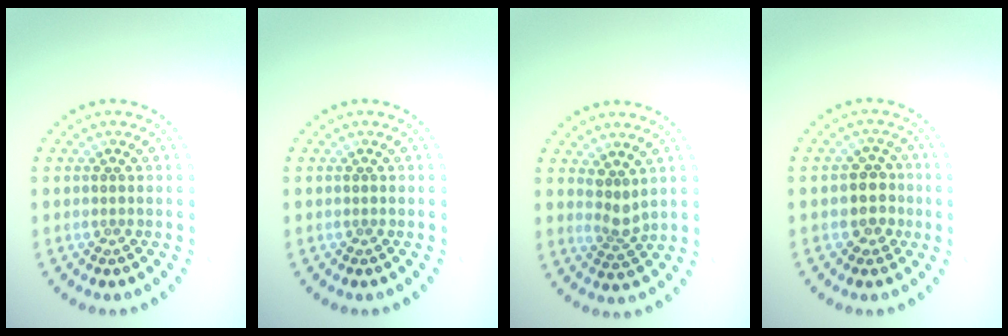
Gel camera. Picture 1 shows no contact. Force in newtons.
{"total": 0.0}
{"total": 1.9, "press": 1.4, "slide": 1.3}
{"total": 2.6, "press": 2.3, "slide": 1.2}